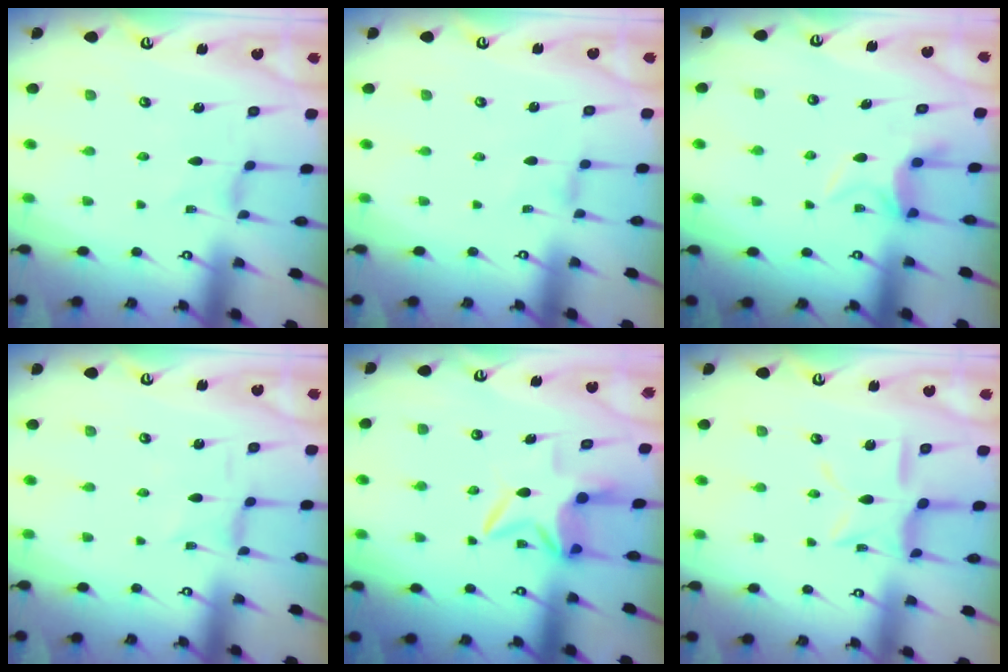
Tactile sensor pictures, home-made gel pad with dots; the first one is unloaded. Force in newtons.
{"total": 1.3, "press": 1.3, "slide": 0.4}
{"total": 6.5, "press": 6.5, "slide": 0.2}
{"total": 0.8, "press": 0.8, "slide": 0.3}
{"total": 6.2, "press": 6.0, "slide": 1.5}
{"total": 11.8, "press": 11.7, "slide": 0.8}